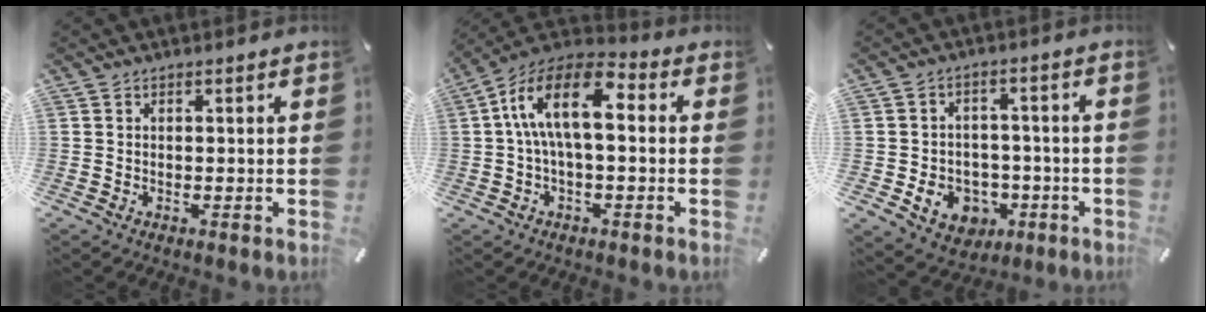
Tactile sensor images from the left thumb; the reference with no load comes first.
{"total": 13.1, "force": [1.4, 6.6, 11.2], "torque": [-0.228, 0.004, 0.027]}
{"total": 8.8, "force": [-2.2, 7.7, 3.6], "torque": [-0.062, 0.012, -0.036]}